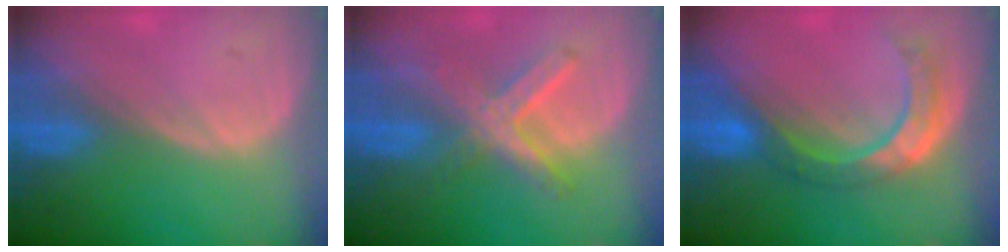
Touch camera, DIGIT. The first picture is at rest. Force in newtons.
{"total": 7.0, "press": 6.2, "slide": 3.2}
{"total": 8.5, "press": 7.2, "slide": 4.6}